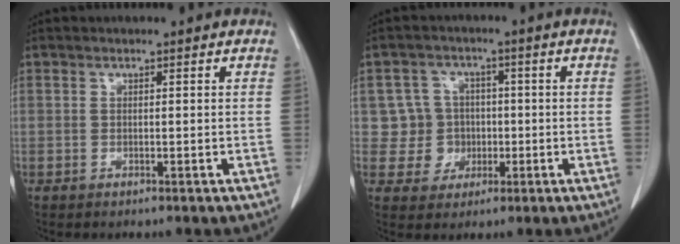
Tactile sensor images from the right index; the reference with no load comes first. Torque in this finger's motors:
{"motor_torque": [0.04, -0.01, -0.01, 0.00]}